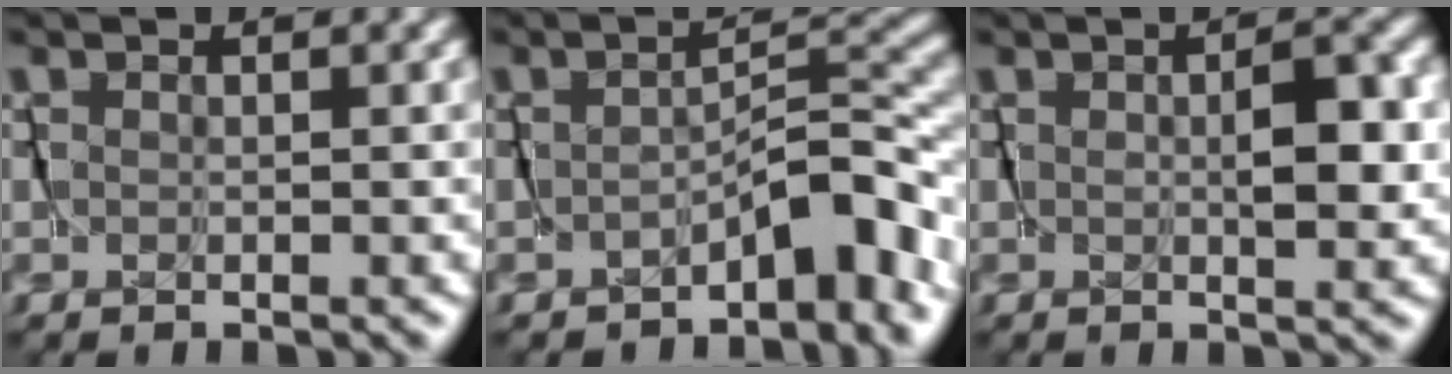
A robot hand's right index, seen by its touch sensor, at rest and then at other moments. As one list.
[{"total": 3.2, "force": [-2.9, 0.5, 1.3], "torque": [-0.005, 0.006, -0.047]}, {"total": 2.5, "force": [0.1, 1.1, 2.2], "torque": [-0.028, 0.001, 0.001]}]